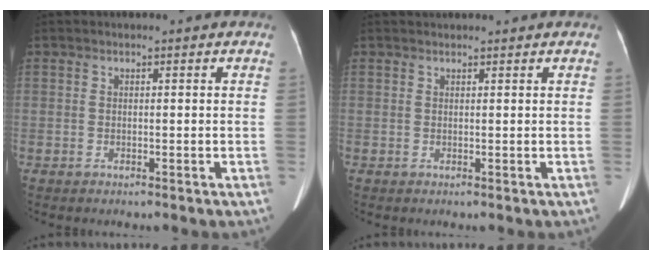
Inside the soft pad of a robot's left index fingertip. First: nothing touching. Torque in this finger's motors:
{"motor_torque": [-0.04, 0.00, -0.01, -0.01]}